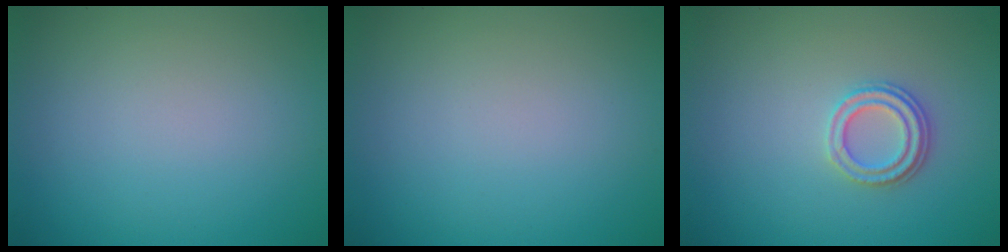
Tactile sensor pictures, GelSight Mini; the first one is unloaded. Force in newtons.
{"total": 0.0}
{"total": 2.3, "press": 2.1, "slide": 1.0}